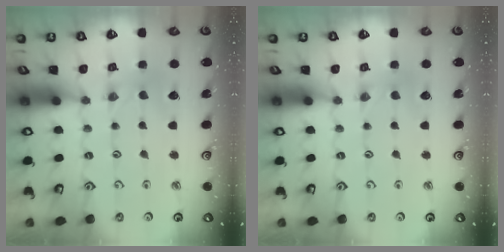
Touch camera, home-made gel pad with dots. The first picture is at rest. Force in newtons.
{"total": 1.4, "press": 1.4, "slide": 0.2}